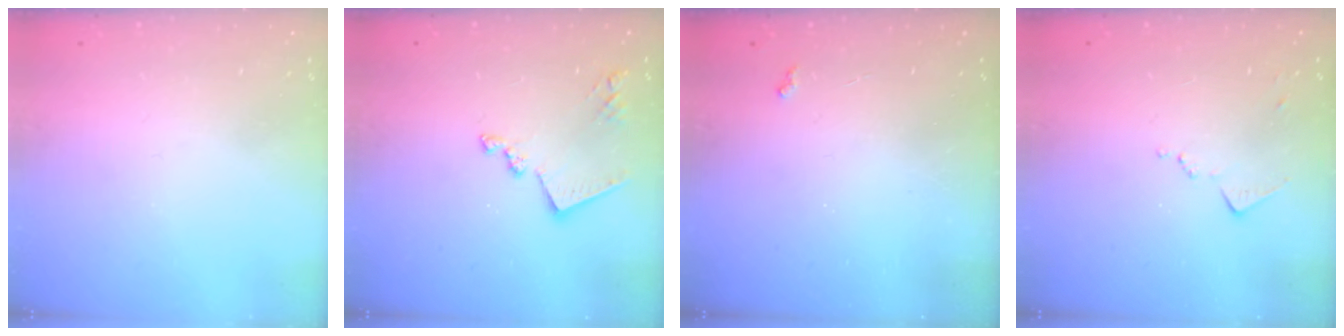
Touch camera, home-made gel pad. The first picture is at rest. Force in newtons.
{"total": 11.5, "press": 11.4, "slide": 0.9}
{"total": 2.5, "press": 2.4, "slide": 0.4}
{"total": 8.1, "press": 8.1, "slide": 0.9}